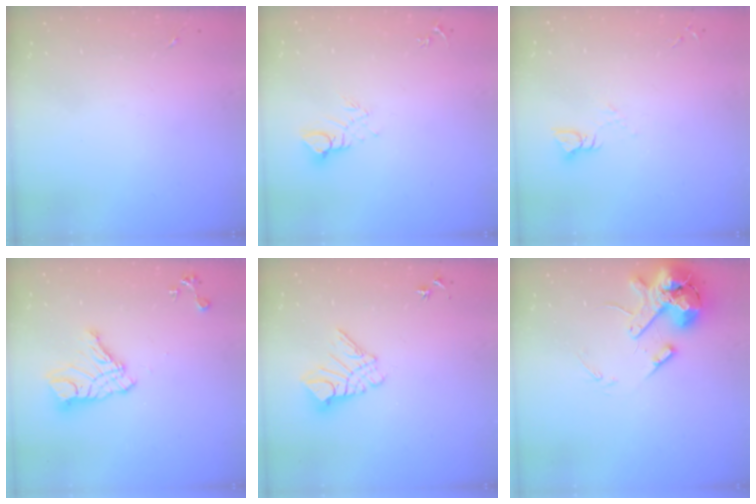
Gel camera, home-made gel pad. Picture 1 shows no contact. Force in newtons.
{"total": 5.2, "press": 5.2, "slide": 0.4}
{"total": 3.5, "press": 3.5, "slide": 0.2}
{"total": 13.2, "press": 13.2, "slide": 1.3}
{"total": 10.6, "press": 10.5, "slide": 1.1}
{"total": 14.0, "press": 13.8, "slide": 2.4}